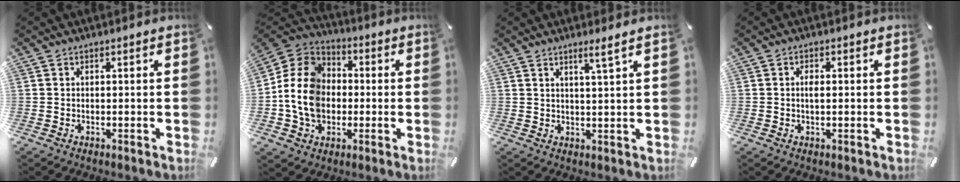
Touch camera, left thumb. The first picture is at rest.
{"total": 13.6, "force": [-2.0, 11.8, 6.5], "torque": [-0.167, 0.026, -0.035]}
{"total": 4.0, "force": [2.9, -0.5, 2.7], "torque": [-0.058, -0.009, 0.048]}
{"total": 1.9, "force": [0.1, 0.6, 1.8], "torque": [-0.035, 0.000, 0.000]}